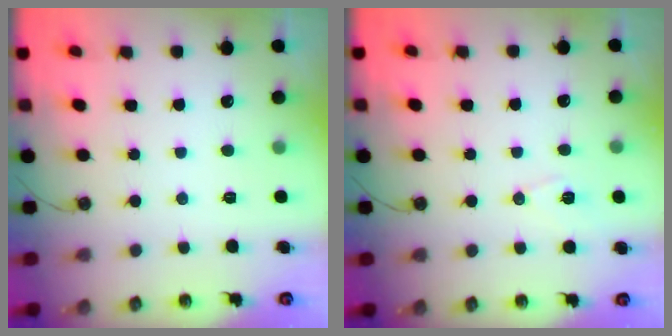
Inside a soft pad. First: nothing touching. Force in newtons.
{"total": 8.1, "press": 7.3, "slide": 3.4}